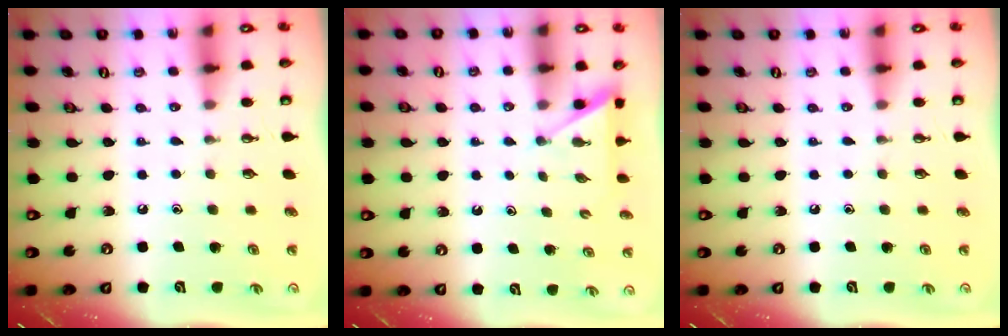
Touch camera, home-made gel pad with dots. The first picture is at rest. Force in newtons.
{"total": 2.2, "press": 2.2, "slide": 0.2}
{"total": 0.0}